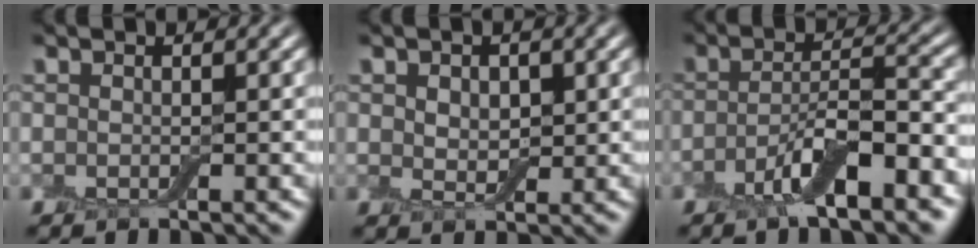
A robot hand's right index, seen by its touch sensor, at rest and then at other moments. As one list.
[{"total": 2.3, "force": [0.6, 1.6, 1.5], "torque": [-0.027, -0.001, 0.010]}, {"total": 5.8, "force": [-3.0, 1.5, 4.7], "torque": [-0.086, 0.005, -0.056]}]